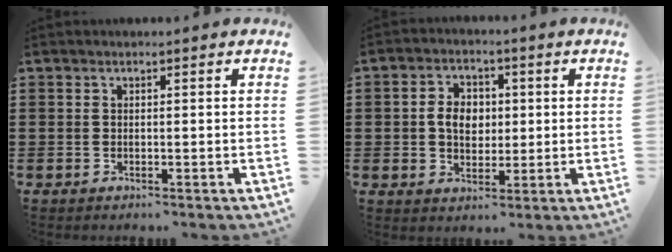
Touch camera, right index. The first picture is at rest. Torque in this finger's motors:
{"motor_torque": [1.01, 1.13, 0.17, 0.04]}